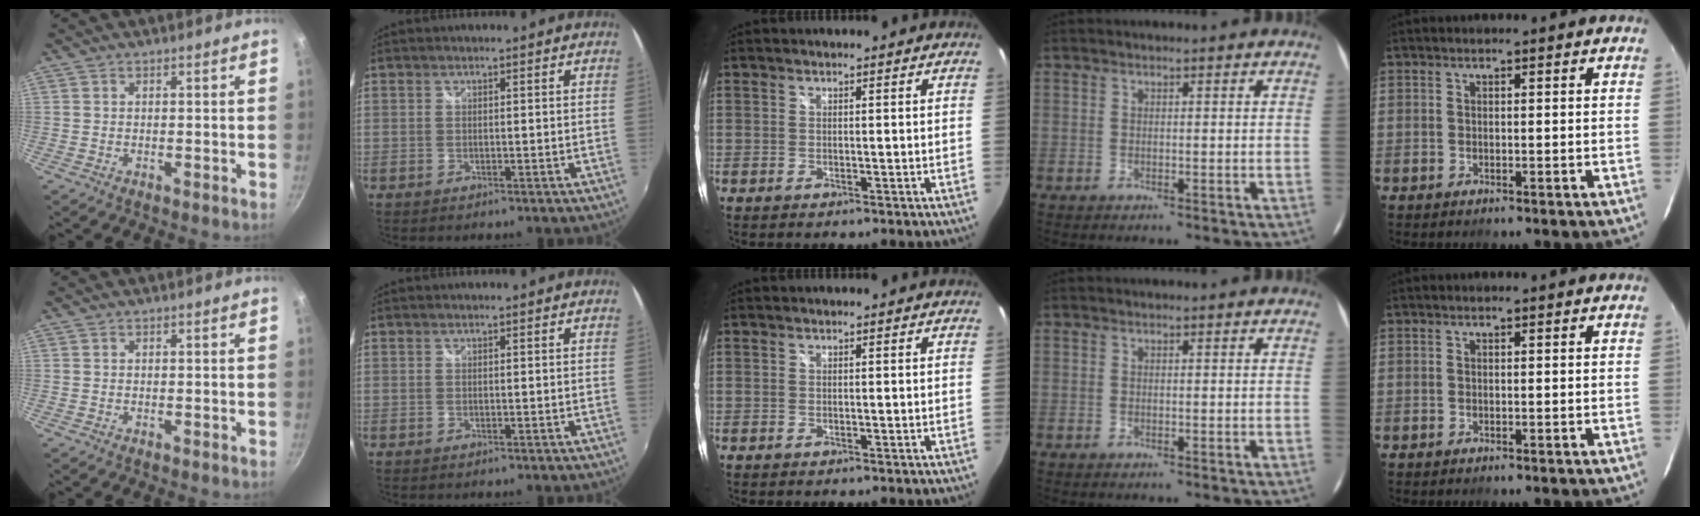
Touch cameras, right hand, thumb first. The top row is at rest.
{}